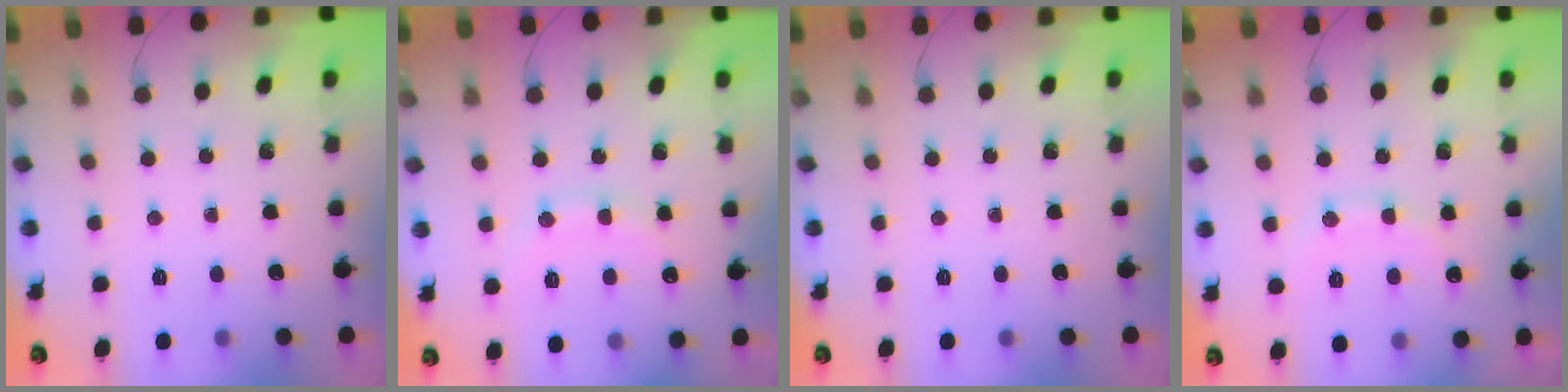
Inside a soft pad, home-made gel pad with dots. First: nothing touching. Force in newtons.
{"total": 9.8, "press": 9.7, "slide": 1.0}
{"total": 0.0}
{"total": 10.3, "press": 10.2, "slide": 1.1}